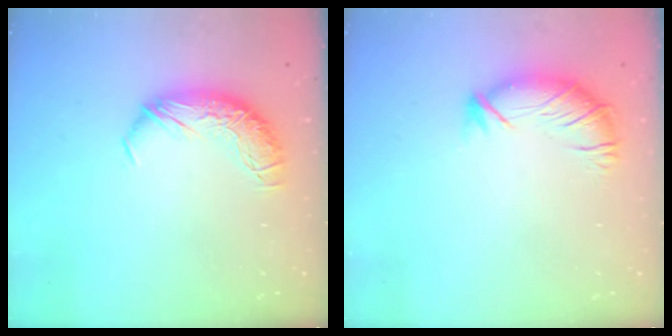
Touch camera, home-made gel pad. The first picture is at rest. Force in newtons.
{"total": 2.9, "press": 2.0, "slide": 2.0}